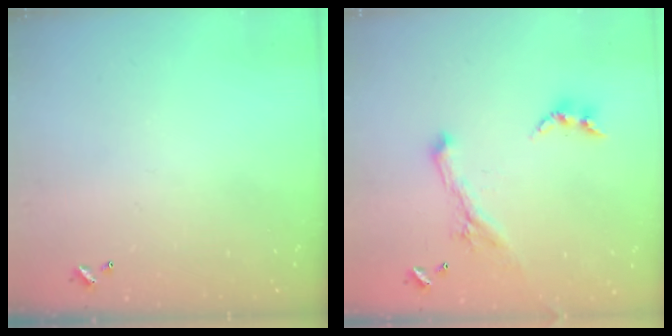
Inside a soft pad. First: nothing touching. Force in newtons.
{"total": 1.8, "press": 1.7, "slide": 0.4}